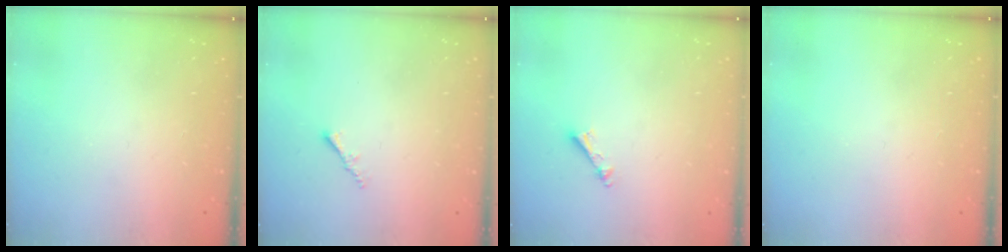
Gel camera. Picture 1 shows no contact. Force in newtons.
{"total": 1.2, "press": 1.1, "slide": 0.4}
{"total": 3.4, "press": 3.3, "slide": 0.2}
{"total": 0.0}